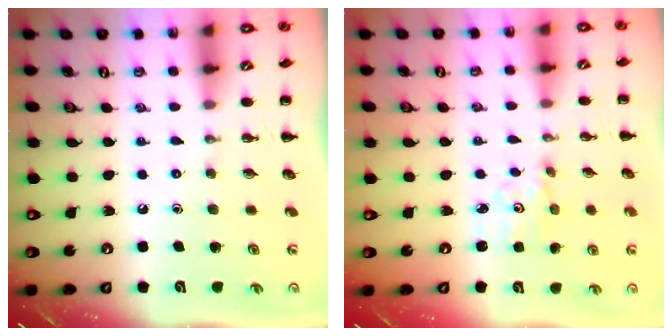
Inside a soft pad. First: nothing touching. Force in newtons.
{"total": 2.4, "press": 2.3, "slide": 0.8}